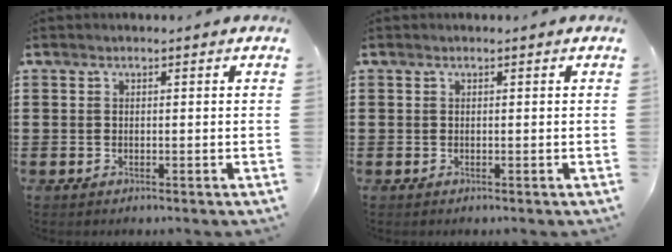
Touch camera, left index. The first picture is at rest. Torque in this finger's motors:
{"motor_torque": [-0.01, 0.01, 0.00, 0.01]}